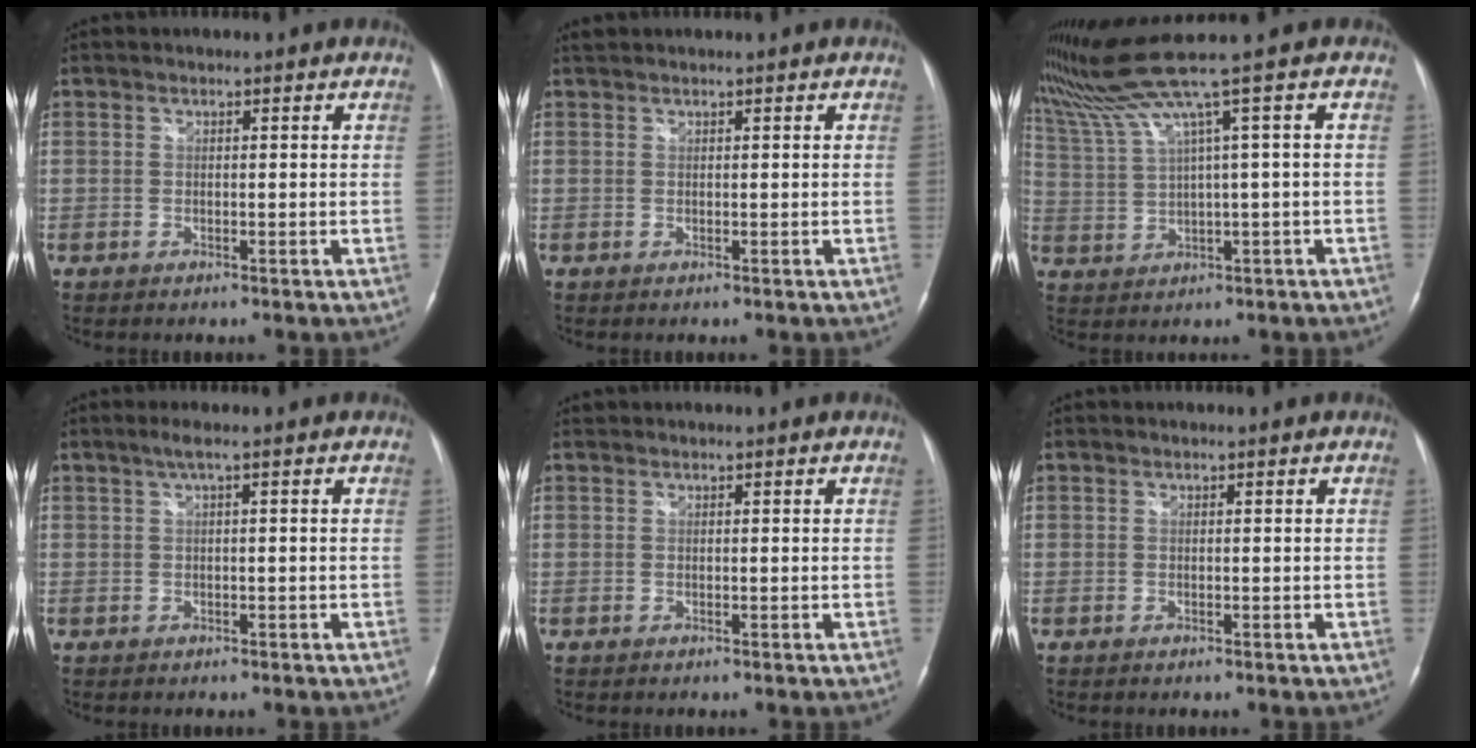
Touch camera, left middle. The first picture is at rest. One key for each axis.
{"total": 0.6, "fx": 0.6, "fy": 0.0, "fz": 0.0, "tx": -0.010, "ty": 0.012, "tz": 0.016}
{"total": 7.5, "fx": 5.1, "fy": -3.0, "fz": 4.5, "tx": -0.101, "ty": 0.016, "tz": 0.107}
{"total": 1.6, "fx": 0.6, "fy": -0.2, "fz": 1.4, "tx": -0.036, "ty": 0.011, "tz": 0.013}
{"total": 0.0}
{"total": 0.0}